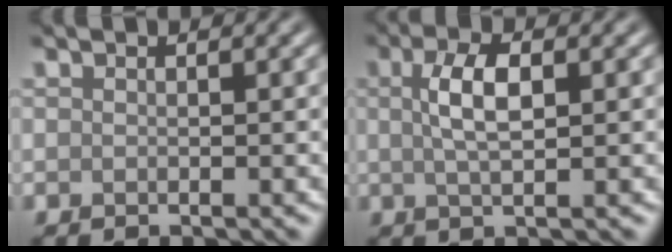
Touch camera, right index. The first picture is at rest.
{"total": 3.7, "force": [0.8, 1.2, 3.4], "torque": [-0.067, 0.007, 0.013]}